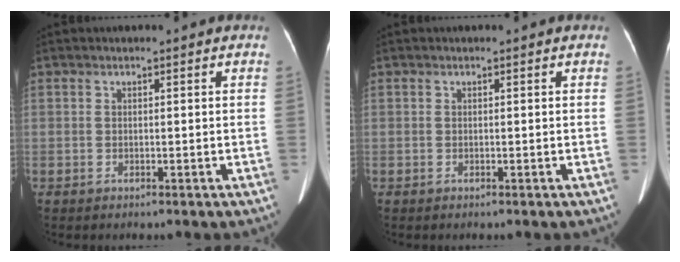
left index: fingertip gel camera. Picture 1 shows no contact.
{"total": 0.0}